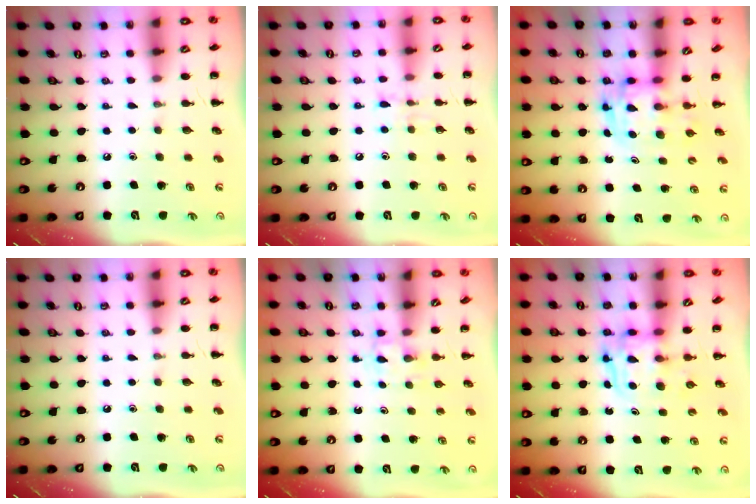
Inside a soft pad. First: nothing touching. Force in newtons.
{"total": 5.9, "press": 5.8, "slide": 1.1}
{"total": 3.0, "press": 3.0, "slide": 0.5}
{"total": 0.0}
{"total": 2.3, "press": 2.1, "slide": 0.9}
{"total": 3.5, "press": 3.5, "slide": 0.3}